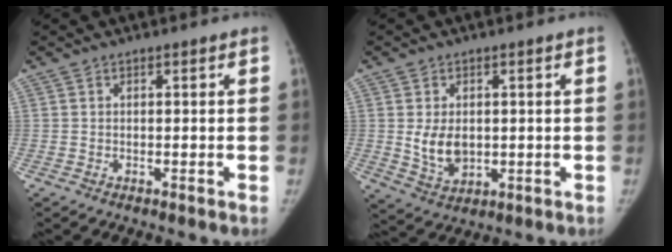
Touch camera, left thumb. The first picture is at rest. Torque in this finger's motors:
{"motor_torque": [-0.21, 0.50, 0.33, 0.39, 0.07]}